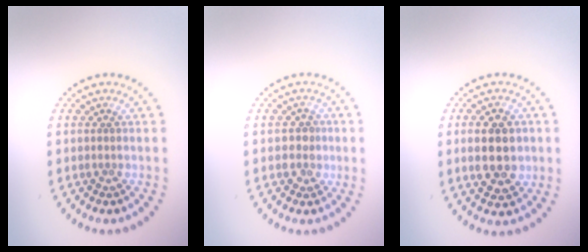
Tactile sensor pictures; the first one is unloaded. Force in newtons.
{"total": 1.8, "press": 1.6, "slide": 0.9}
{"total": 5.1, "press": 5.1, "slide": 0.3}